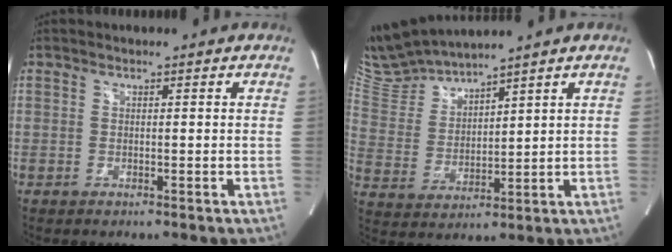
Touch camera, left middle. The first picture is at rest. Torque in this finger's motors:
{"motor_torque": [0.08, -0.04, -0.08, 0.00]}